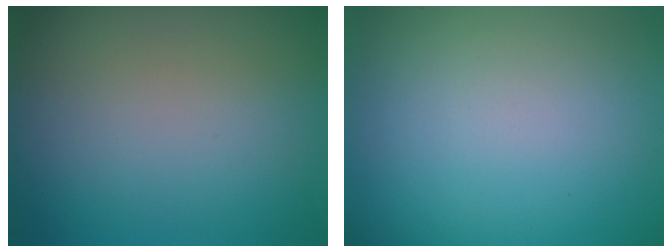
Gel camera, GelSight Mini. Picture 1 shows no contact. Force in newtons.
{"total": 0.0}